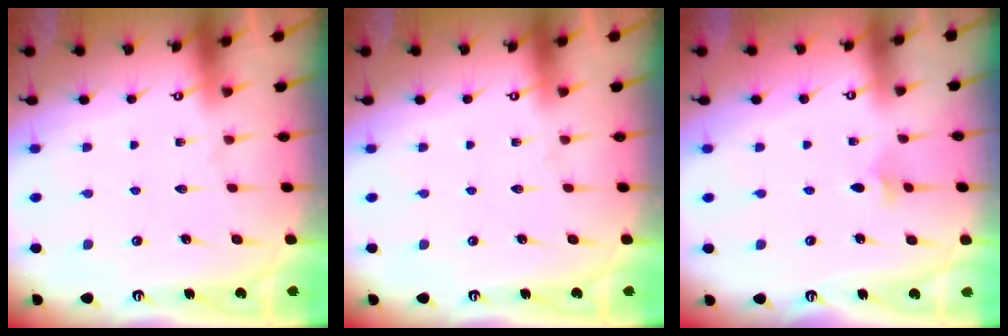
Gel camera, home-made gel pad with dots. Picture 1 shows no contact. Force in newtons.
{"total": 0.0}
{"total": 2.1, "press": 2.1, "slide": 0.5}